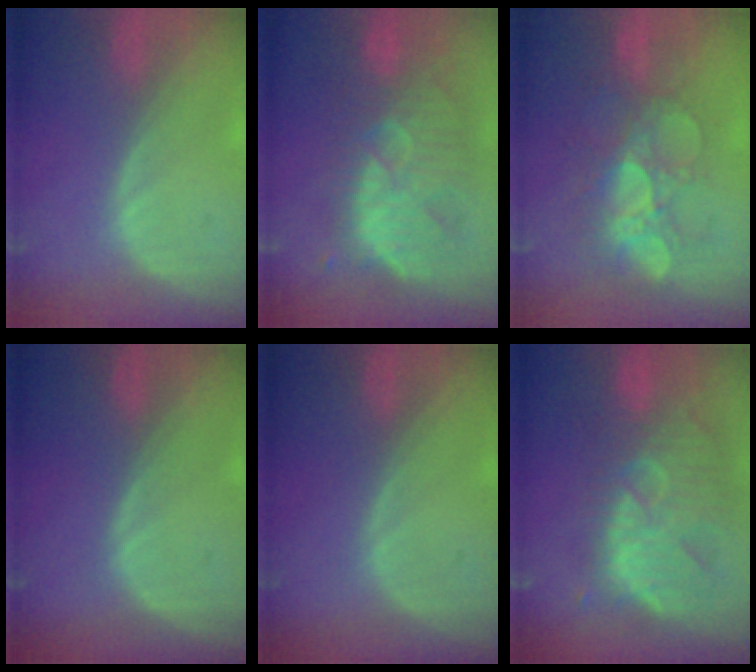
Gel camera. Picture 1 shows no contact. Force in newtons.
{"total": 11.0, "press": 10.5, "slide": 3.0}
{"total": 8.7, "press": 8.6, "slide": 1.5}
{"total": 0.0}
{"total": 0.0}
{"total": 13.2, "press": 11.4, "slide": 6.6}